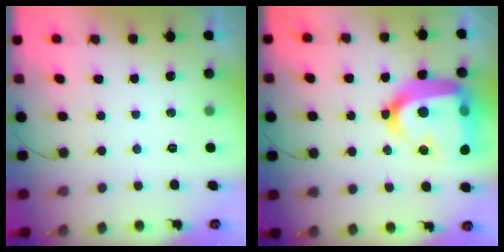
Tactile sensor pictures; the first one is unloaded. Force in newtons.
{"total": 27.7, "press": 27.6, "slide": 2.6}